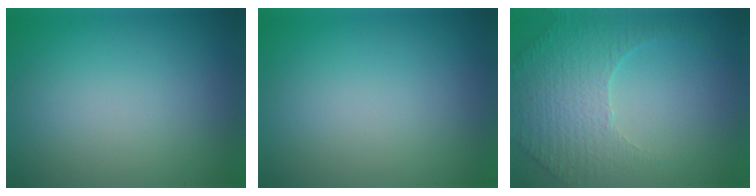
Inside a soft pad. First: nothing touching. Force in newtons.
{"total": 0.0}
{"total": 5.3, "press": 3.6, "slide": 3.9}